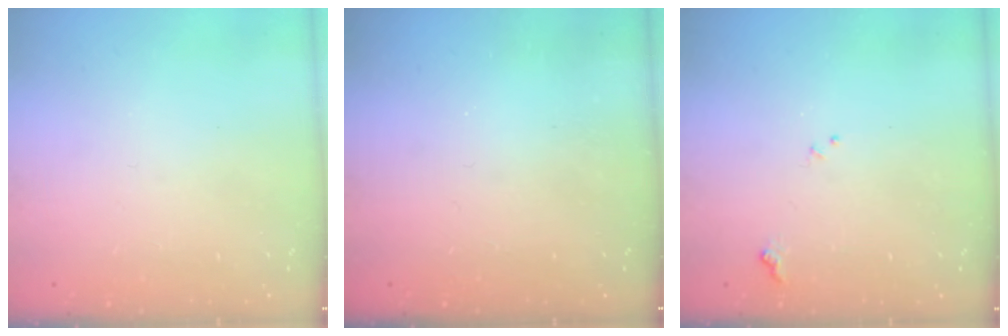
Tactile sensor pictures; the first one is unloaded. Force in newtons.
{"total": 0.9, "press": 0.9, "slide": 0.3}
{"total": 7.2, "press": 7.1, "slide": 0.9}